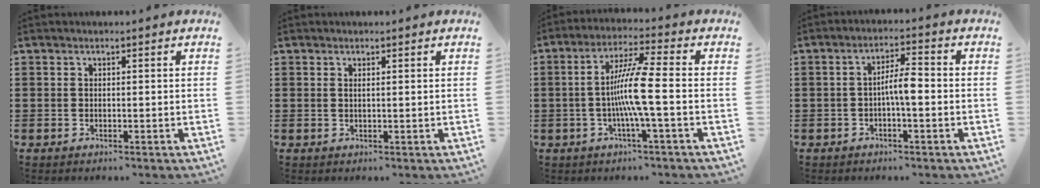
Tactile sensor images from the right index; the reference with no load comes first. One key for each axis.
{"total": 0.6, "fx": 0.3, "fy": 0.0, "fz": 0.5, "tx": -0.009, "ty": 0.000, "tz": 0.006}
{"total": 8.8, "fx": -1.3, "fy": -0.2, "fz": 8.7, "tx": -0.174, "ty": -0.011, "tz": -0.036}
{"total": 4.3, "fx": -0.8, "fy": 0.9, "fz": 4.2, "tx": -0.083, "ty": 0.004, "tz": -0.019}